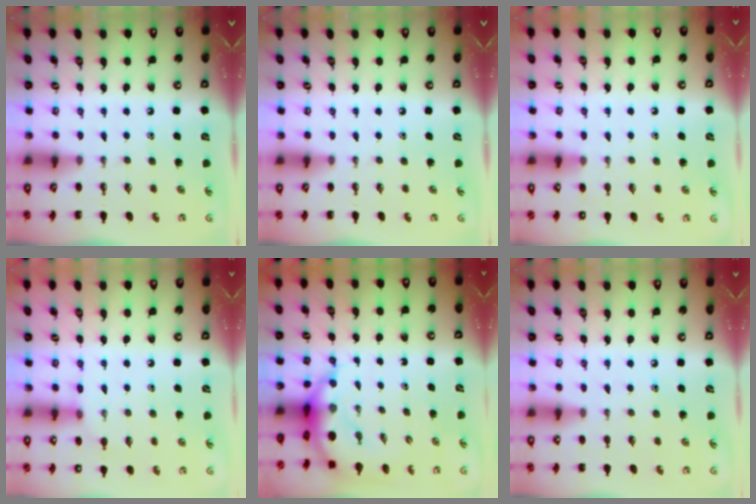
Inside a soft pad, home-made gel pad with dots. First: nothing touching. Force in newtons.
{"total": 0.0}
{"total": 6.6, "press": 6.3, "slide": 2.0}
{"total": 8.0, "press": 7.8, "slide": 1.6}
{"total": 6.6, "press": 6.5, "slide": 1.4}
{"total": 5.4, "press": 5.2, "slide": 1.7}